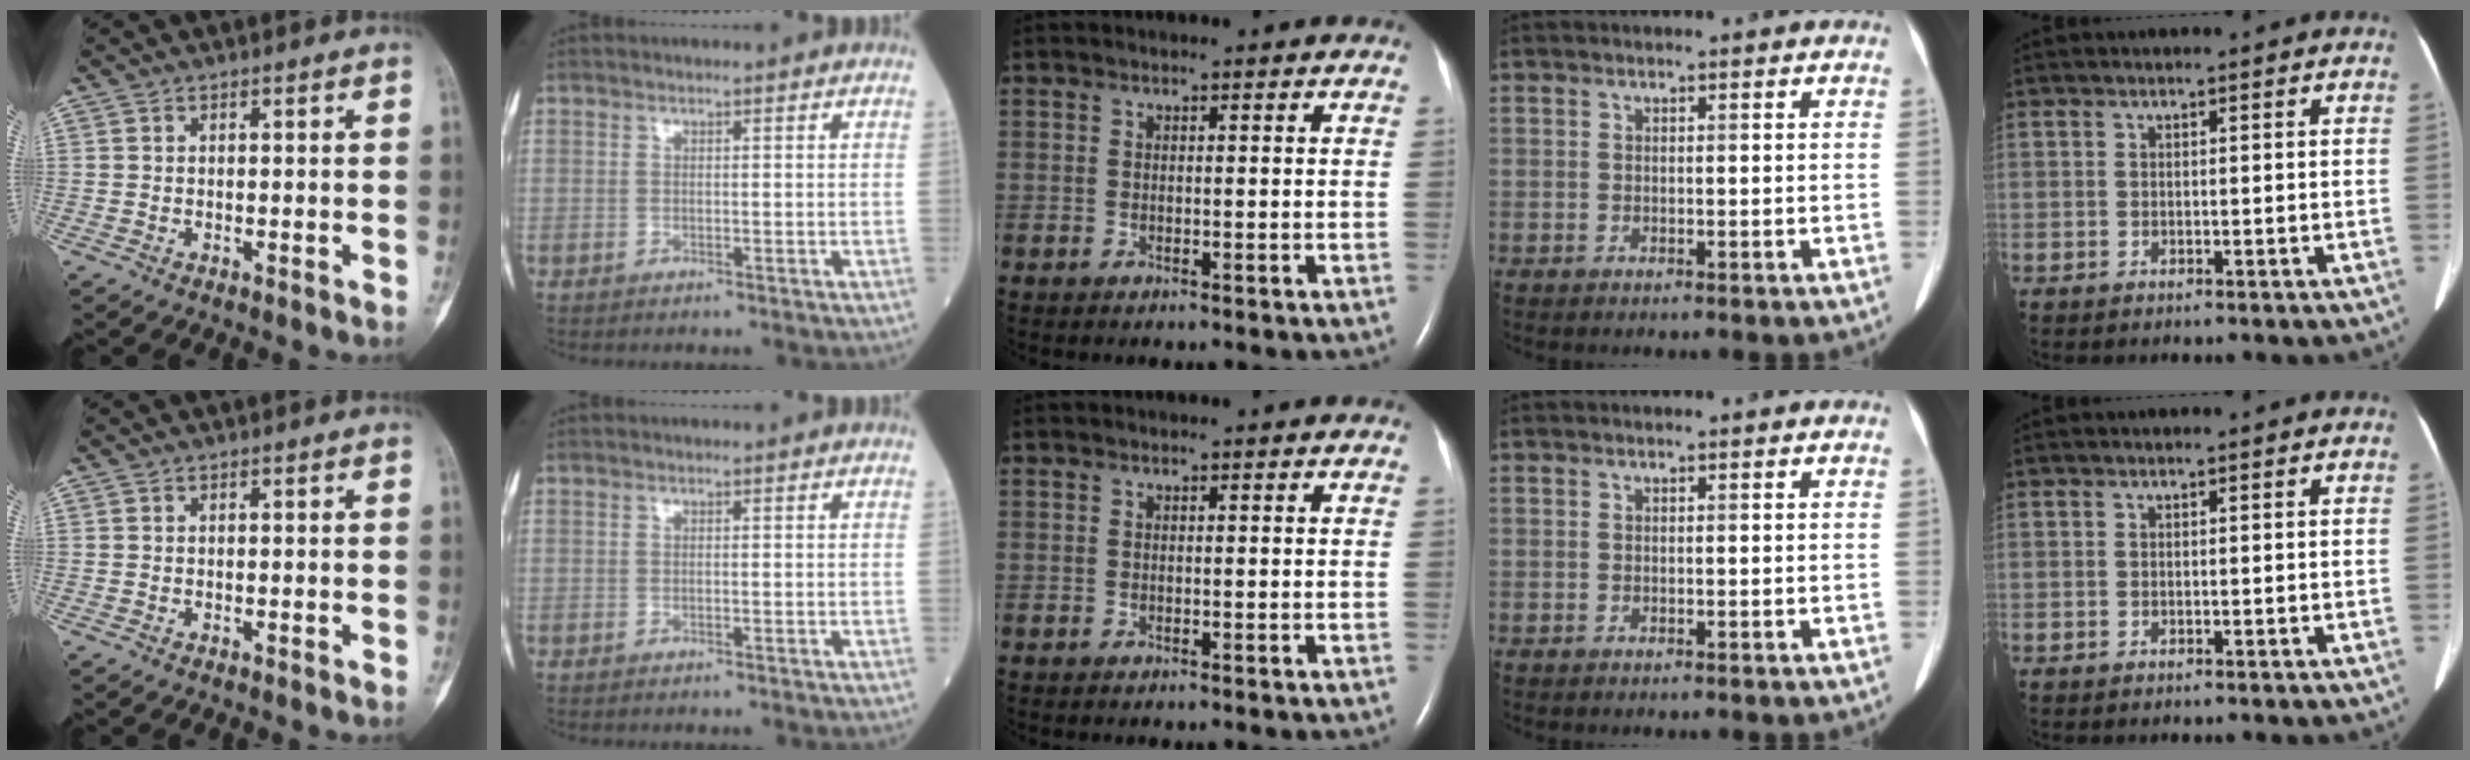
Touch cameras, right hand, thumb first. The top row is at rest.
{}